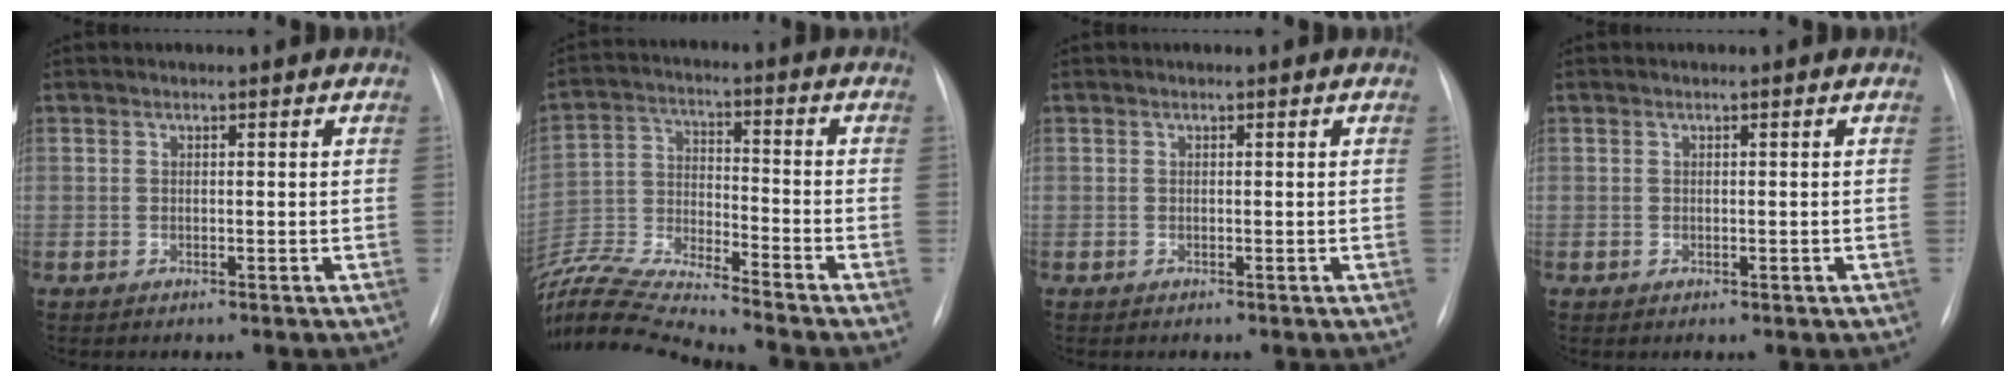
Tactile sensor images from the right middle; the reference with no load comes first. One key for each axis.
{"total": 17.1, "fx": -16.0, "fy": -0.8, "fz": 6.0, "tx": -0.133, "ty": -0.001, "tz": -0.295}
{"total": 0.0}
{"total": 0.5, "fx": -0.2, "fy": 0.3, "fz": 0.4, "tx": -0.009, "ty": -0.003, "tz": 0.002}